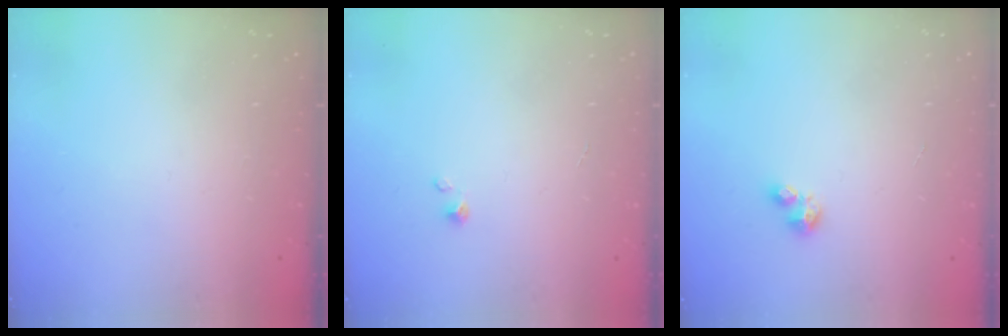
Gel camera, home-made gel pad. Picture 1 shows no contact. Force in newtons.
{"total": 0.6, "press": 0.6, "slide": 0.1}
{"total": 2.3, "press": 2.3, "slide": 0.2}